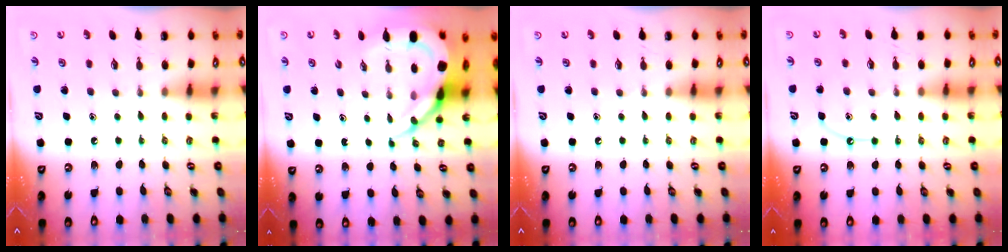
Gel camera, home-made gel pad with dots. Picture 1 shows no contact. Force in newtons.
{"total": 11.4, "press": 11.3, "slide": 1.2}
{"total": 0.0}
{"total": 6.6, "press": 6.6, "slide": 0.8}